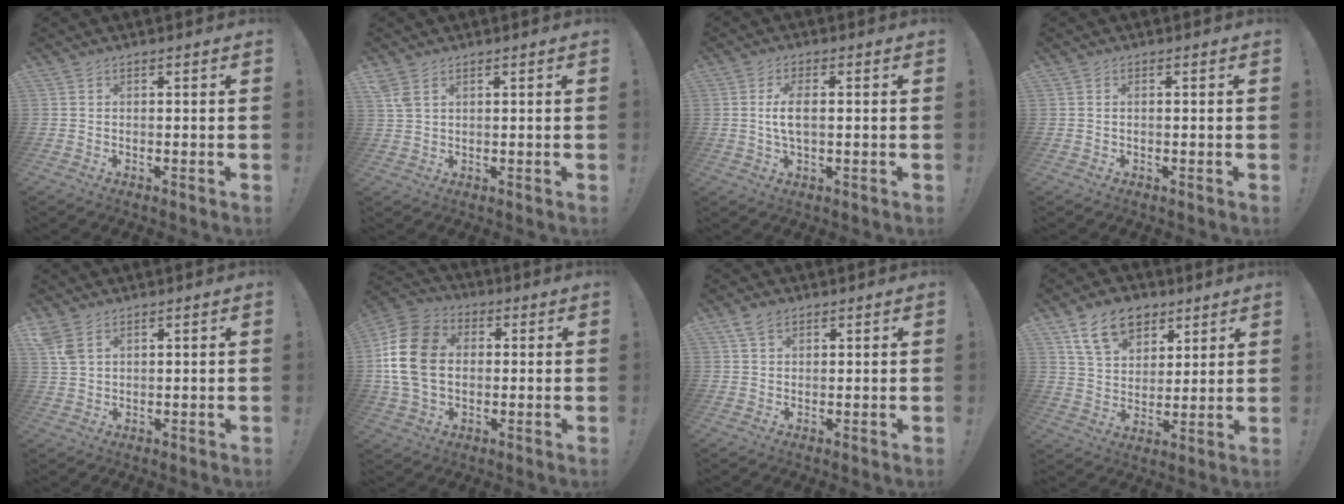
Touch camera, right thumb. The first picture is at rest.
{"total": 3.3, "force": [1.9, 1.6, 2.1], "torque": [-0.033, -0.009, 0.034]}
{"total": 5.7, "force": [0.2, 2.3, 5.2], "torque": [-0.109, 0.001, 0.000]}
{"total": 0.5, "force": [0.1, 0.0, 0.5], "torque": [-0.019, 0.002, 0.004]}
{"total": 4.9, "force": [2.9, 2.6, 2.9], "torque": [-0.049, -0.012, 0.056]}
{"total": 17.9, "force": [1.4, 13.5, 11.7], "torque": [-0.219, 0.013, 0.030]}
{"total": 3.9, "force": [2.4, 2.4, 1.9], "torque": [-0.032, -0.005, 0.046]}
{"total": 14.3, "force": [8.0, 9.7, 6.8], "torque": [-0.103, -0.036, 0.151]}